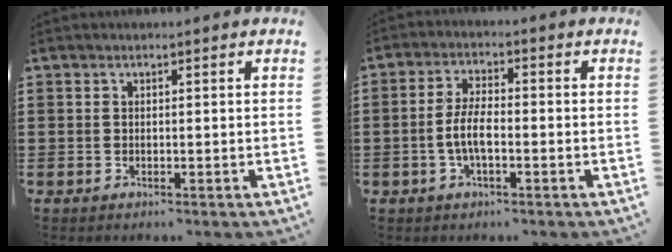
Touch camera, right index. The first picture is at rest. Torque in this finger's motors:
{"motor_torque": [2.14, 0.00, 0.55, 0.13]}